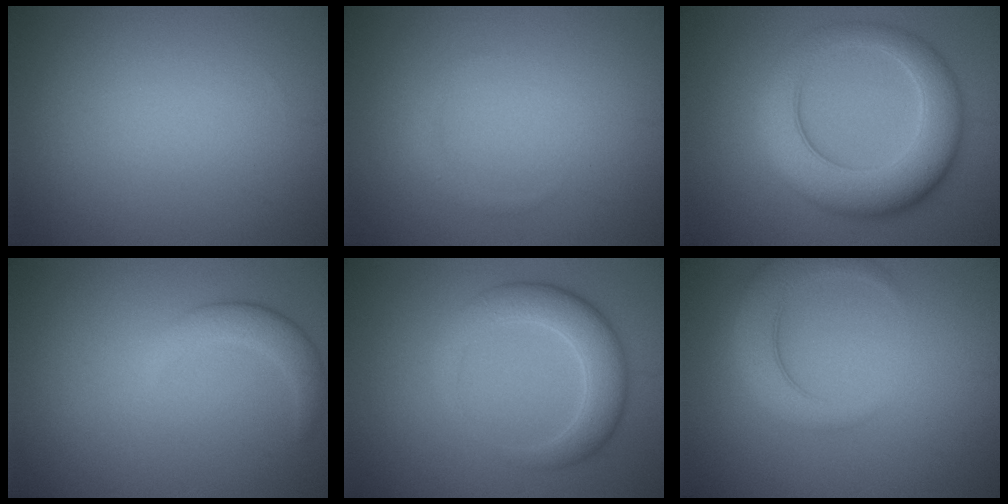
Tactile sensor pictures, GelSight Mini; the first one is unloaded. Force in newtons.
{"total": 0.8, "press": 0.8, "slide": 0.0}
{"total": 8.2, "press": 8.2, "slide": 0.1}
{"total": 2.5, "press": 2.5, "slide": 0.3}
{"total": 4.7, "press": 4.7, "slide": 0.4}
{"total": 4.4, "press": 4.4, "slide": 0.4}